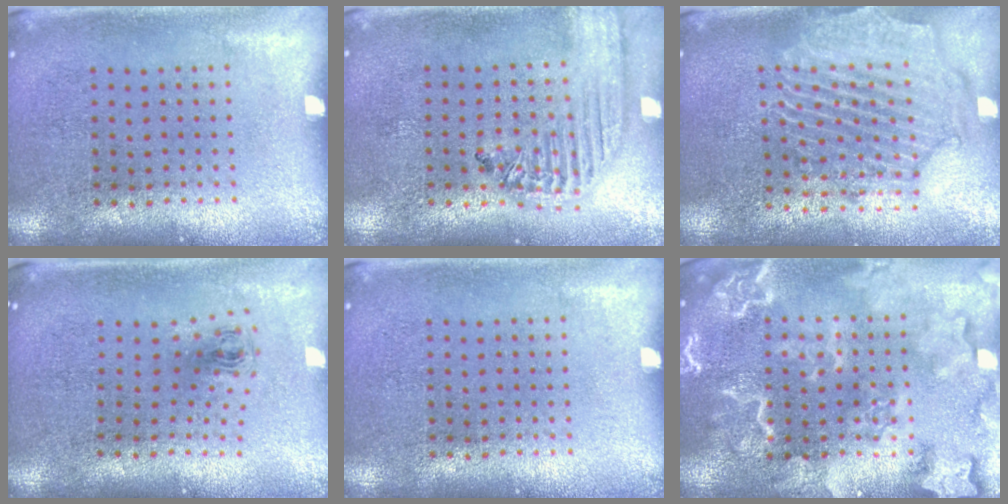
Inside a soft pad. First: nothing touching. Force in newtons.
{"total": 1.9, "press": 1.7, "slide": 0.7}
{"total": 2.3, "press": 2.2, "slide": 0.8}
{"total": 0.7, "press": 0.4, "slide": 0.6}
{"total": 0.0}
{"total": 4.7, "press": 4.6, "slide": 0.6}